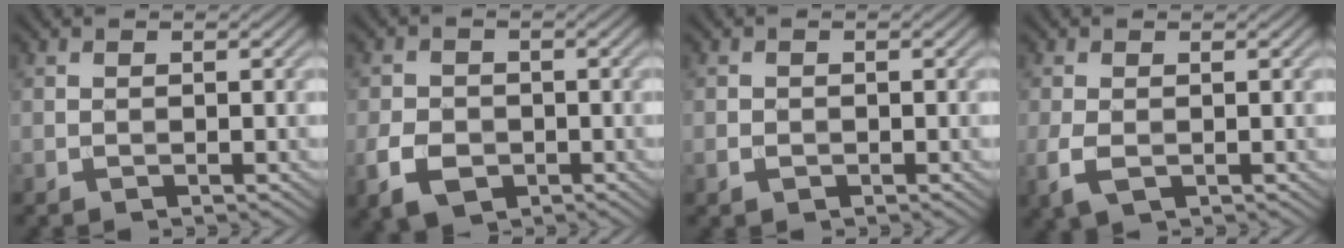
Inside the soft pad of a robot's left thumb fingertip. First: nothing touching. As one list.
[{"total": 4.7, "force": [-1.9, 3.4, 2.6], "torque": [-0.062, -0.011, -0.041]}, {"total": 0.9, "force": [-0.4, 0.7, 0.4], "torque": [-0.008, -0.003, -0.008]}, {"total": 2.8, "force": [-0.6, 1.5, 2.3], "torque": [-0.067, -0.008, -0.012]}]